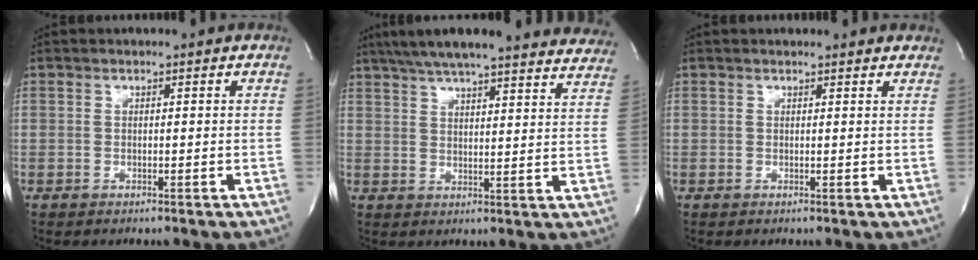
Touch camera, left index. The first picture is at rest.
{"total": 29.8, "force": [26.5, 3.7, 13.2], "torque": [-0.213, -0.030, 0.322]}
{"total": 3.7, "force": [3.6, 0.6, 0.7], "torque": [-0.014, 0.008, 0.031]}